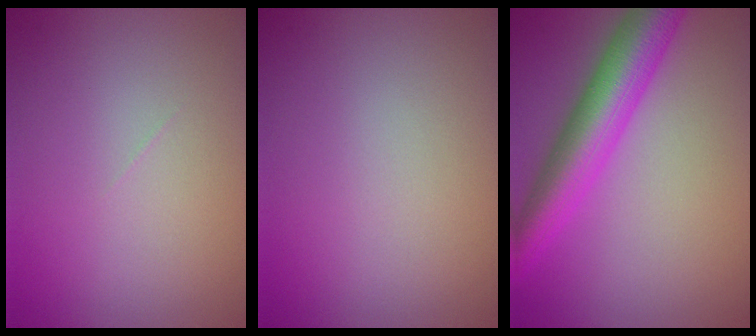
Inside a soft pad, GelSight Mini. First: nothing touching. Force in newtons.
{"total": 0.0}
{"total": 7.2, "press": 7.2, "slide": 0.2}